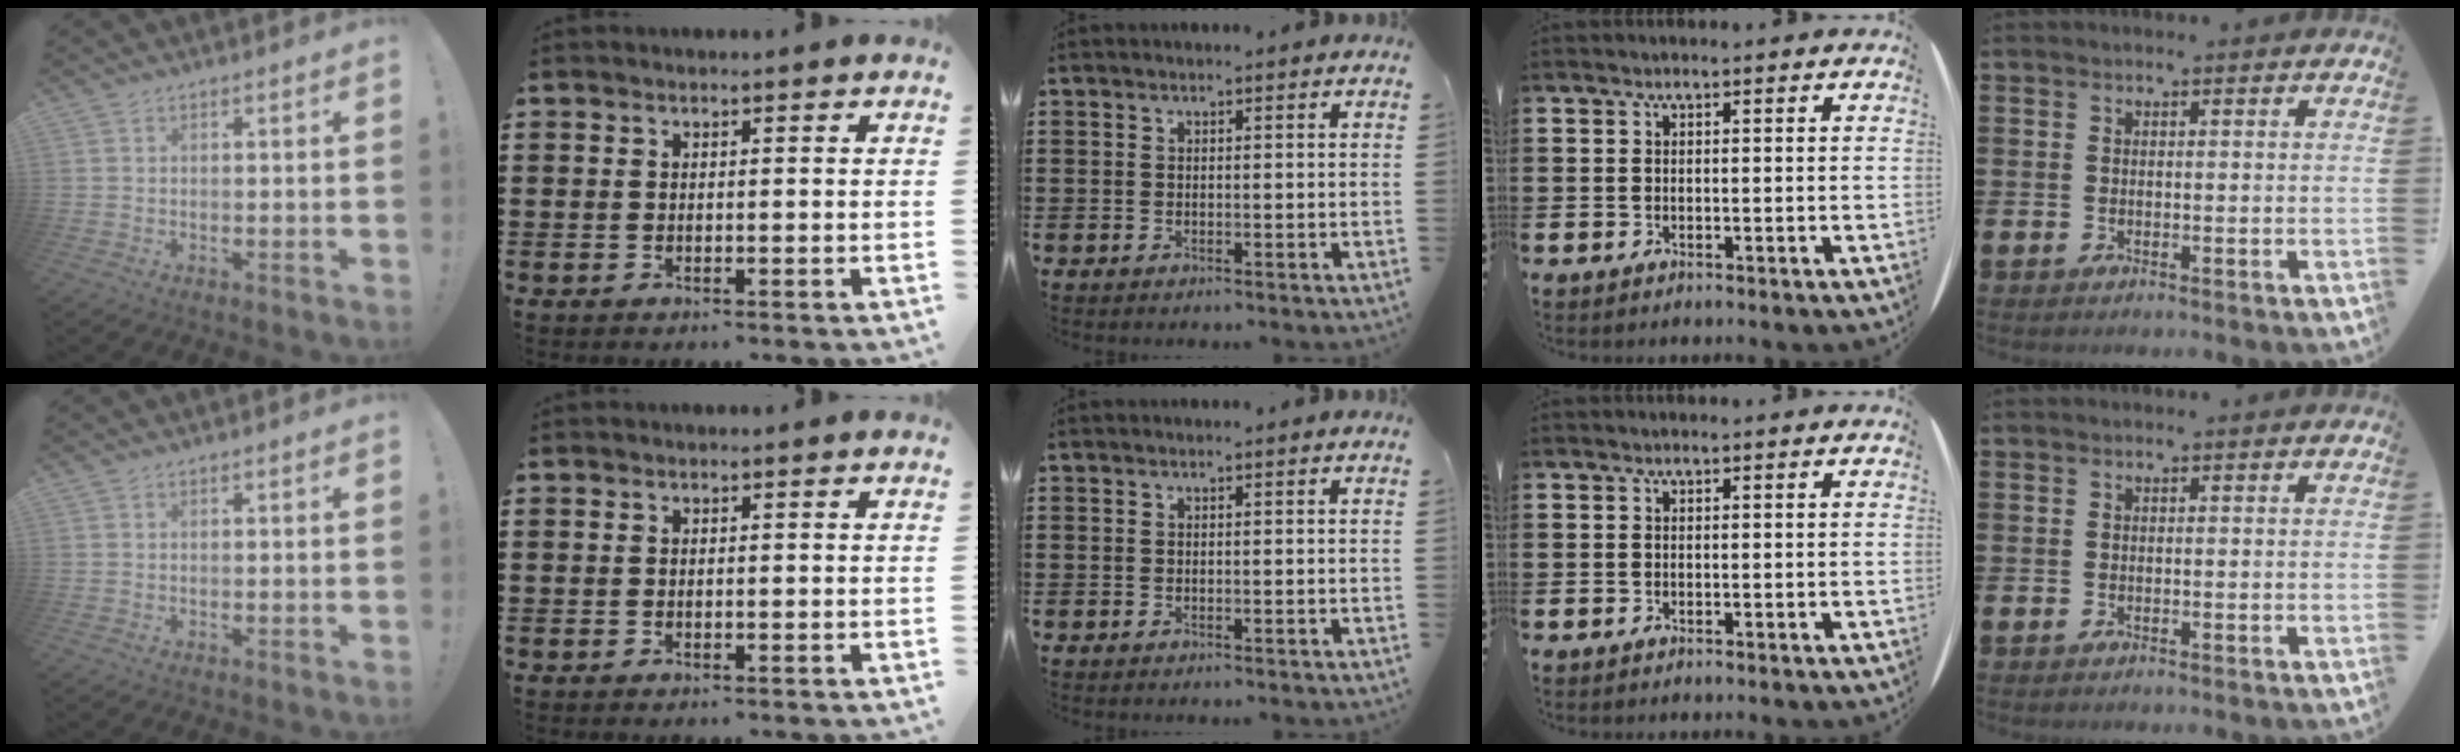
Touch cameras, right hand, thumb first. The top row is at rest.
{}